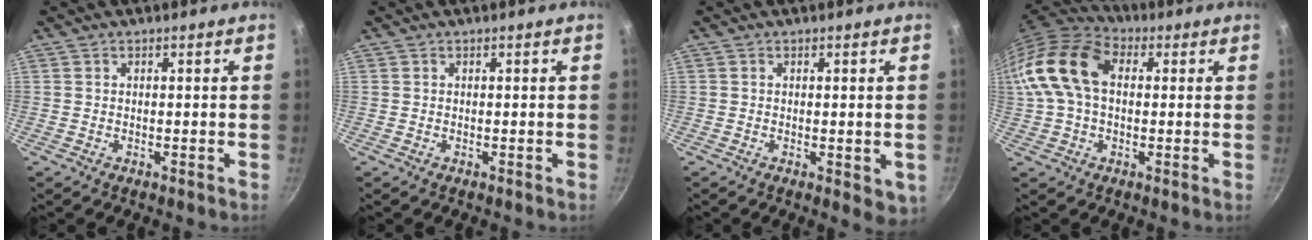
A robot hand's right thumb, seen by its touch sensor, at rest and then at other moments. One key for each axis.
{"total": 0.0}
{"total": 3.8, "fx": -0.6, "fy": 1.7, "fz": 3.3, "tx": -0.043, "ty": -0.012, "tz": -0.006}
{"total": 15.0, "fx": 2.0, "fy": 10.0, "fz": 11.0, "tx": -0.197, "ty": 0.030, "tz": 0.019}